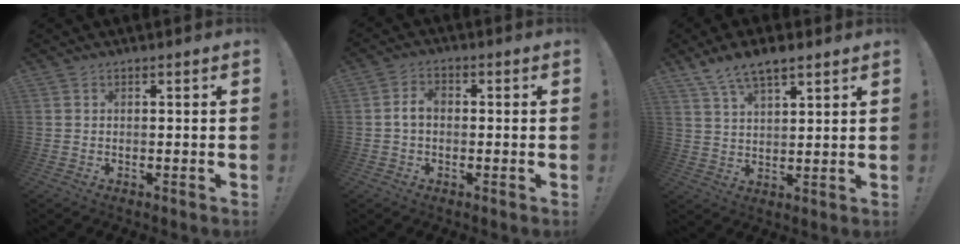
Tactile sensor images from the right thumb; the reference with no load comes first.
{"total": 4.0, "force": [-0.2, 2.6, 3.0], "torque": [-0.049, 0.010, -0.005]}
{"total": 7.9, "force": [5.7, 3.0, 4.6], "torque": [-0.082, -0.022, 0.105]}